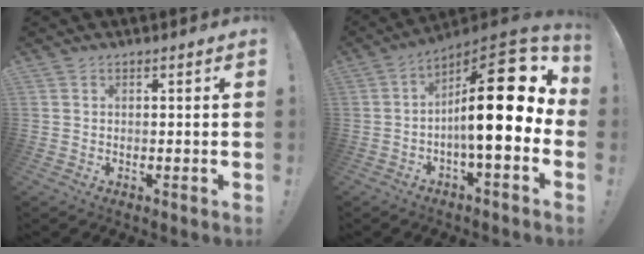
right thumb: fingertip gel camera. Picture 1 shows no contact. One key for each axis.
{"total": 21.4, "fx": 2.2, "fy": 6.0, "fz": 20.4, "tx": -0.308, "ty": -0.014, "tz": 0.033}